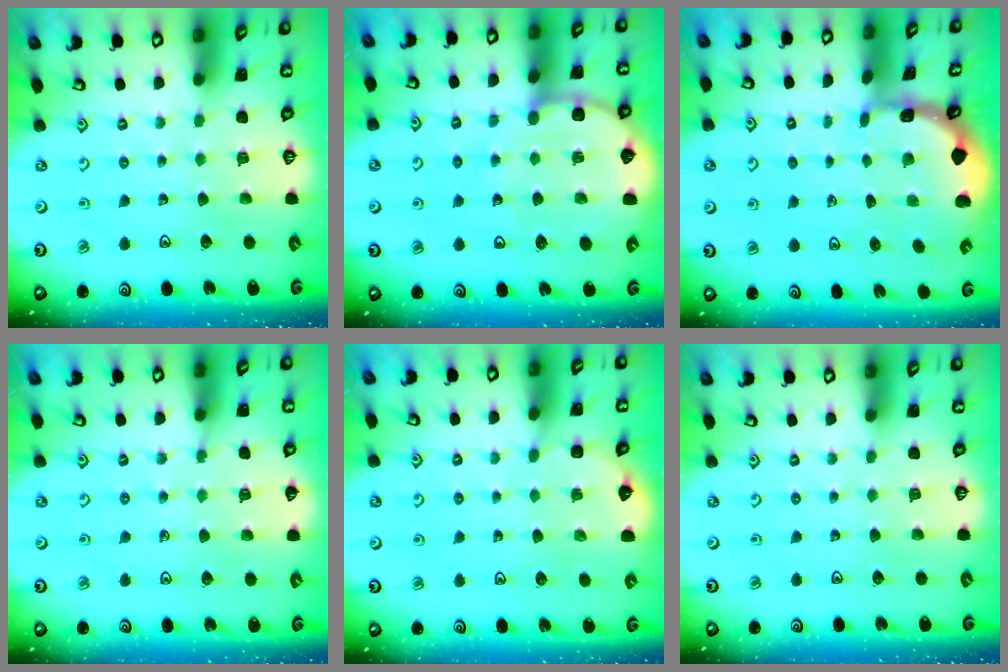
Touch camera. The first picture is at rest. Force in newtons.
{"total": 8.9, "press": 8.8, "slide": 1.3}
{"total": 1.0, "press": 1.0, "slide": 0.2}
{"total": 5.6, "press": 5.5, "slide": 1.4}
{"total": 3.1, "press": 3.1, "slide": 0.1}
{"total": 0.0}